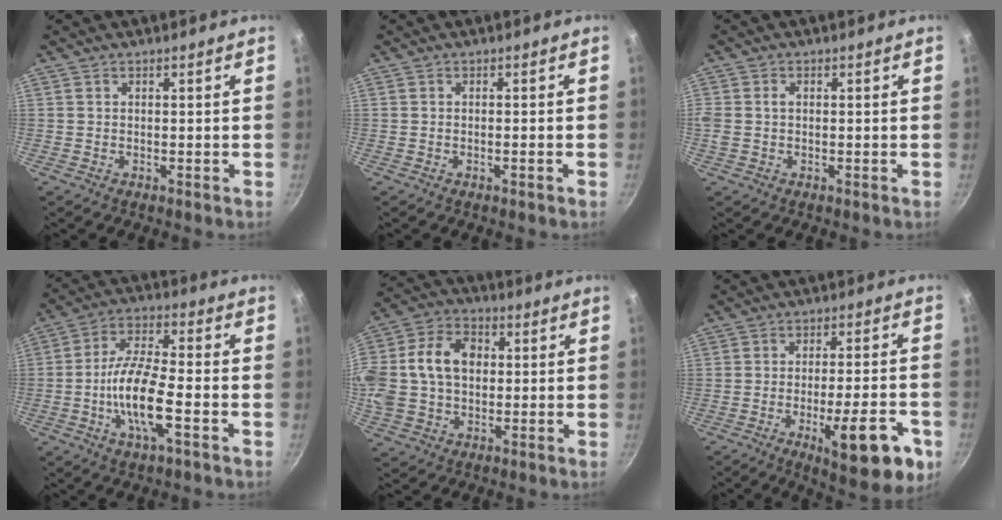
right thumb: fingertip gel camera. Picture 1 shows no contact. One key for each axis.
{"total": 0.8, "fx": -0.4, "fy": 0.0, "fz": 0.7, "tx": -0.018, "ty": 0.004, "tz": -0.007}
{"total": 2.0, "fx": 0.1, "fy": 1.5, "fz": 1.4, "tx": -0.028, "ty": 0.005, "tz": -0.001}
{"total": 12.7, "fx": -3.8, "fy": 4.0, "fz": 11.4, "tx": -0.213, "ty": 0.026, "tz": -0.079}
{"total": 18.2, "fx": 1.7, "fy": 13.3, "fz": 12.3, "tx": -0.244, "ty": 0.034, "tz": 0.020}
{"total": 16.2, "fx": -6.4, "fy": 4.8, "fz": 14.1, "tx": -0.165, "ty": 0.018, "tz": -0.082}